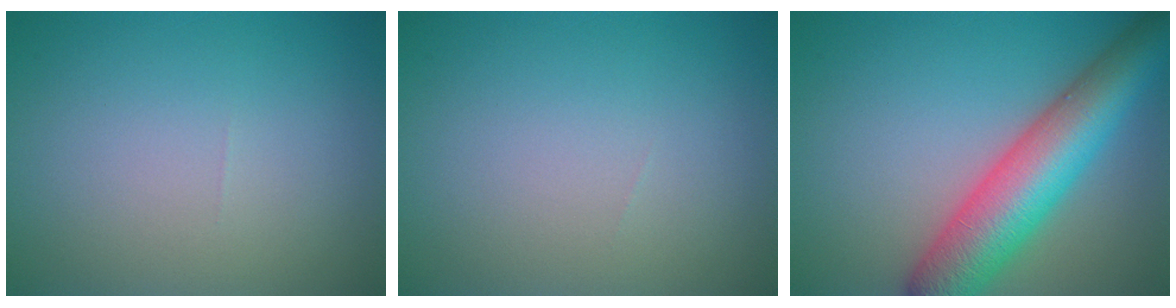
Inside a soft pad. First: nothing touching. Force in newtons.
{"total": 0.0}
{"total": 9.3, "press": 9.3, "slide": 0.4}